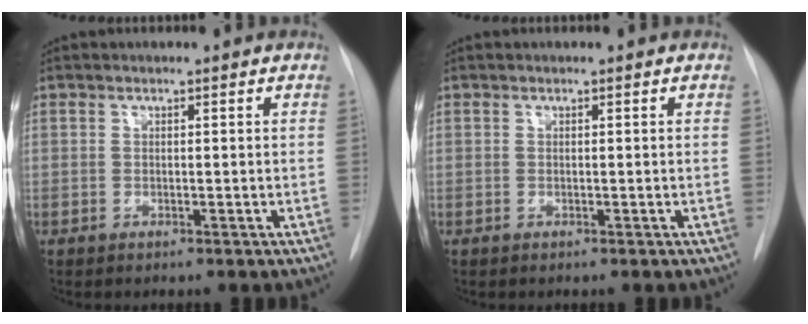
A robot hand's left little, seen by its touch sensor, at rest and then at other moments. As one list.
[{"total": 0.0}]